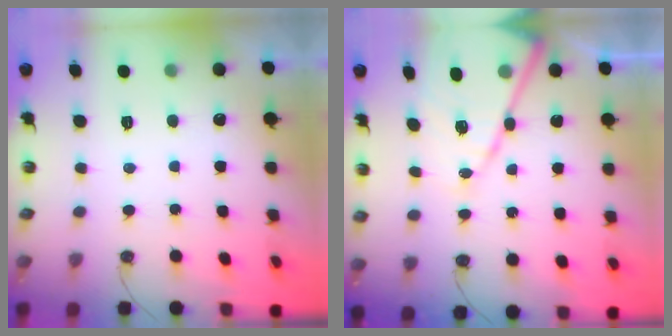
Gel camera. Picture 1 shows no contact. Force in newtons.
{"total": 18.5, "press": 18.4, "slide": 1.8}